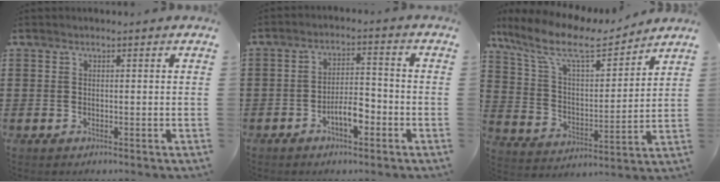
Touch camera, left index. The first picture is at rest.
{"total": 5.1, "force": [-2.7, 1.9, 3.8], "torque": [-0.072, 0.011, -0.053]}
{"total": 11.3, "force": [8.9, 2.7, 6.4], "torque": [-0.159, -0.045, 0.154]}